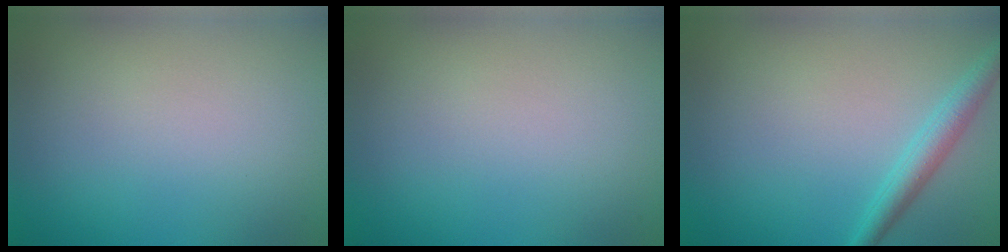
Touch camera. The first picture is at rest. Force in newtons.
{"total": 0.0}
{"total": 2.7, "press": 2.7, "slide": 0.1}